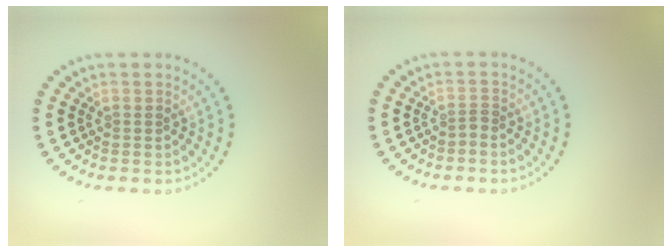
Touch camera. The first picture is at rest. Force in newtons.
{"total": 0.5, "press": 0.2, "slide": 0.5}